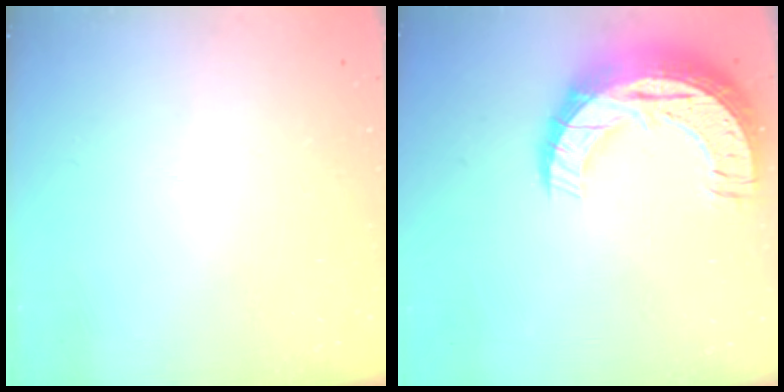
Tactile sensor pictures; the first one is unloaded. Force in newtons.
{"total": 16.4, "press": 16.4, "slide": 1.0}